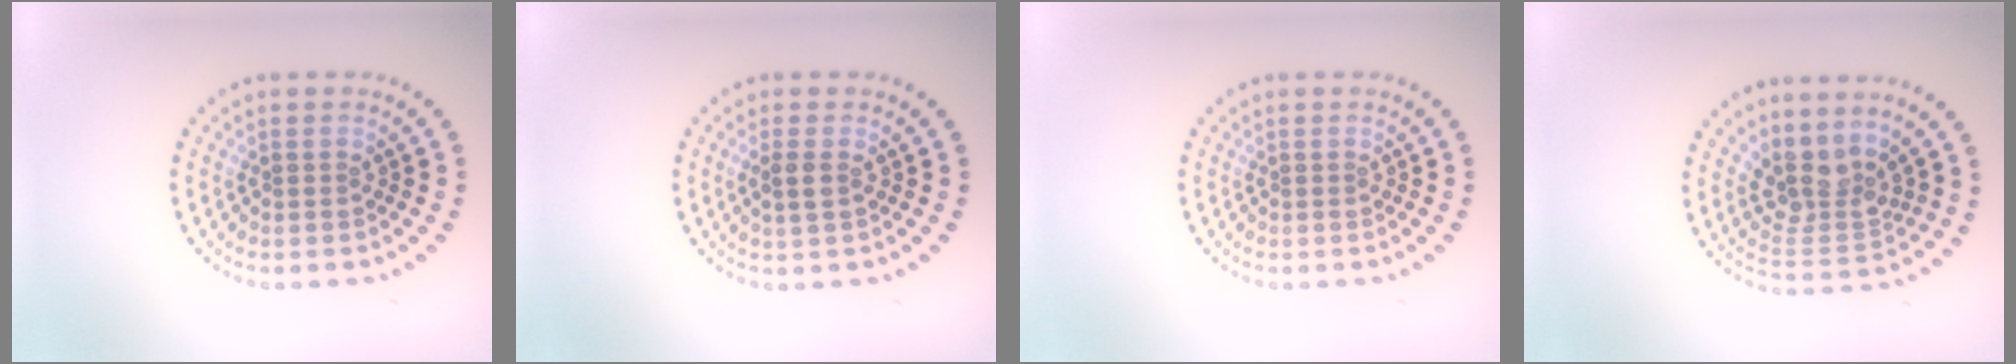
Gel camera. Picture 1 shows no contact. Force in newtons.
{"total": 1.2, "press": 1.2, "slide": 0.3}
{"total": 0.0}
{"total": 3.6, "press": 2.8, "slide": 2.3}